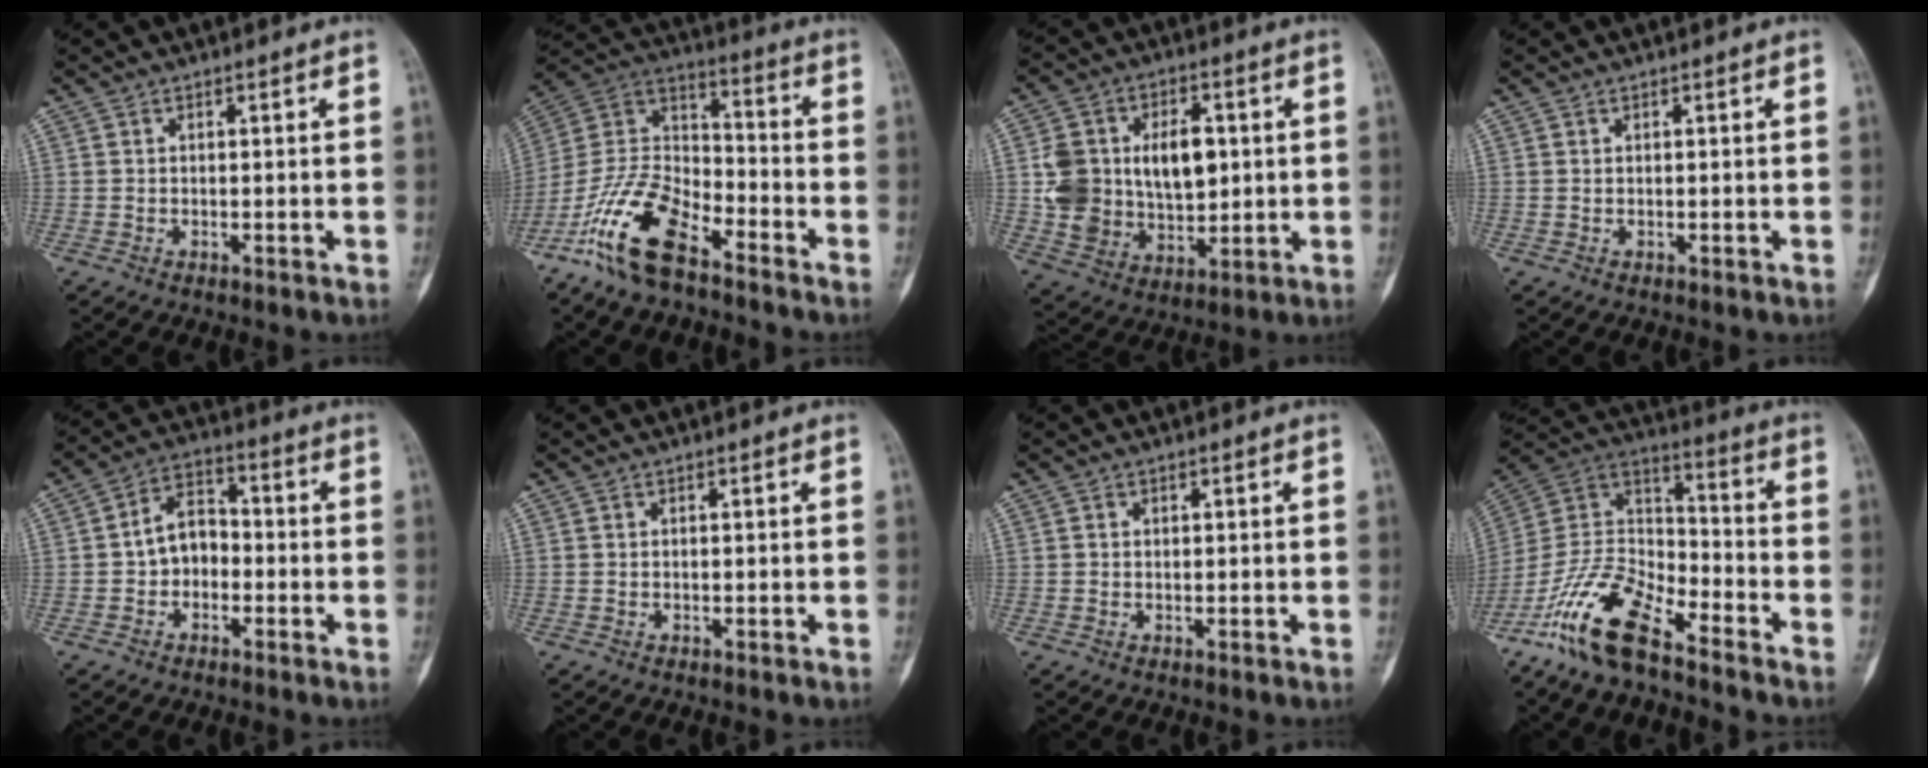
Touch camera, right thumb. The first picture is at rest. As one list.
[{"total": 16.1, "force": [-10.5, 6.8, 10.1], "torque": [-0.197, 0.066, -0.208]}, {"total": 17.0, "force": [2.2, 12.1, 11.7], "torque": [-0.167, 0.000, 0.054]}, {"total": 0.0}, {"total": 7.5, "force": [-1.2, 5.6, 4.9], "torque": [-0.057, 0.033, -0.037]}, {"total": 0.0}, {"total": 0.5, "force": [0.1, 0.5, 0.2], "torque": [0.000, 0.001, -0.001]}, {"total": 15.8, "force": [-11.3, 5.7, 9.4], "torque": [-0.175, 0.075, -0.223]}]